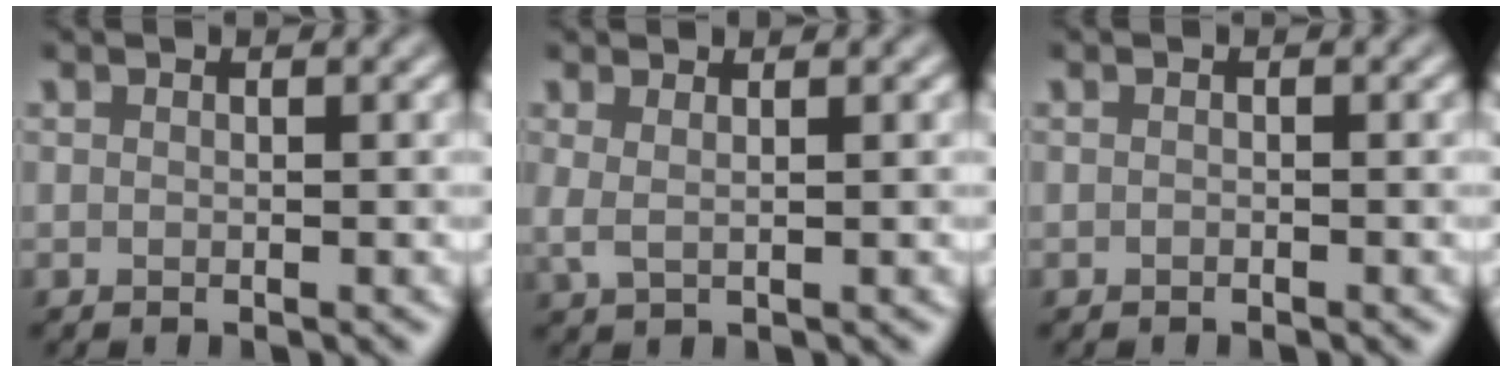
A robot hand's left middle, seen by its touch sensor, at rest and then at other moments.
{"total": 1.4, "force": [0.5, 0.5, 1.2], "torque": [-0.020, -0.003, 0.009]}
{"total": 0.0}